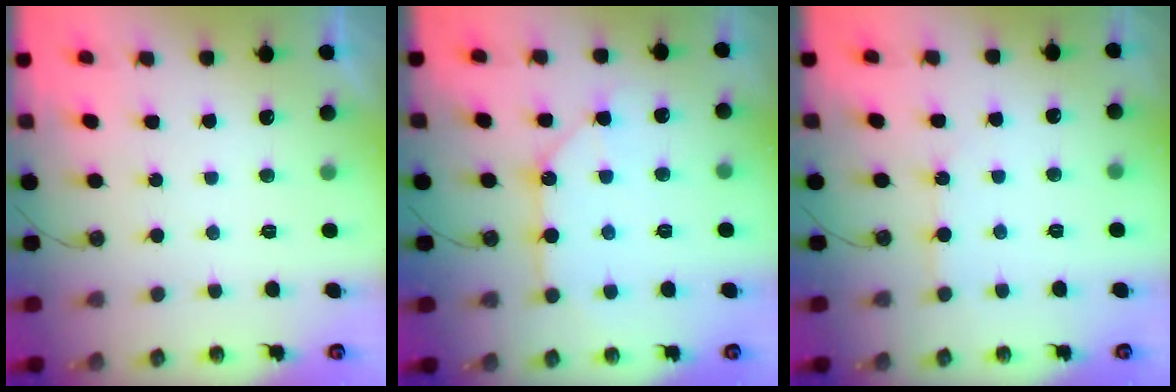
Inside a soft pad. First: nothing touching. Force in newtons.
{"total": 12.0, "press": 12.0, "slide": 1.0}
{"total": 4.0, "press": 3.9, "slide": 0.5}